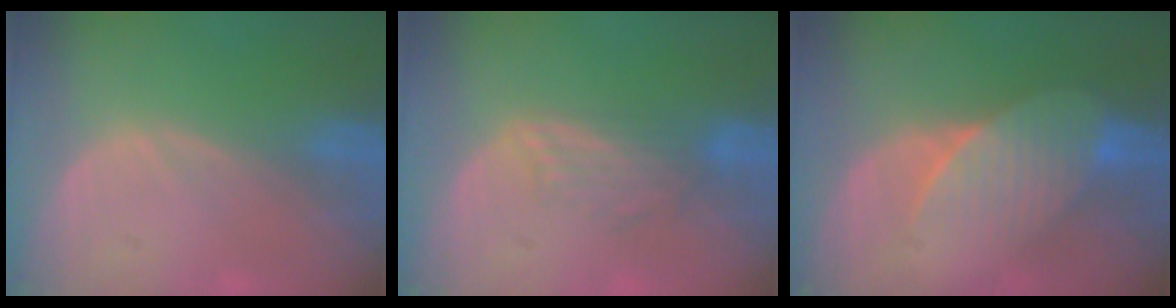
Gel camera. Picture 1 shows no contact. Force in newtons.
{"total": 3.8, "press": 3.2, "slide": 2.0}
{"total": 7.4, "press": 6.9, "slide": 2.6}